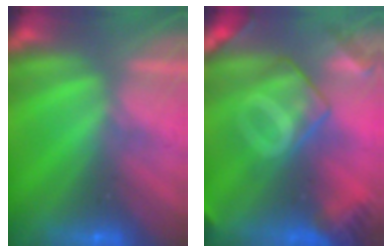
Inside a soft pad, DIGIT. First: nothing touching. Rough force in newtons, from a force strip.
{"total": 8.1}